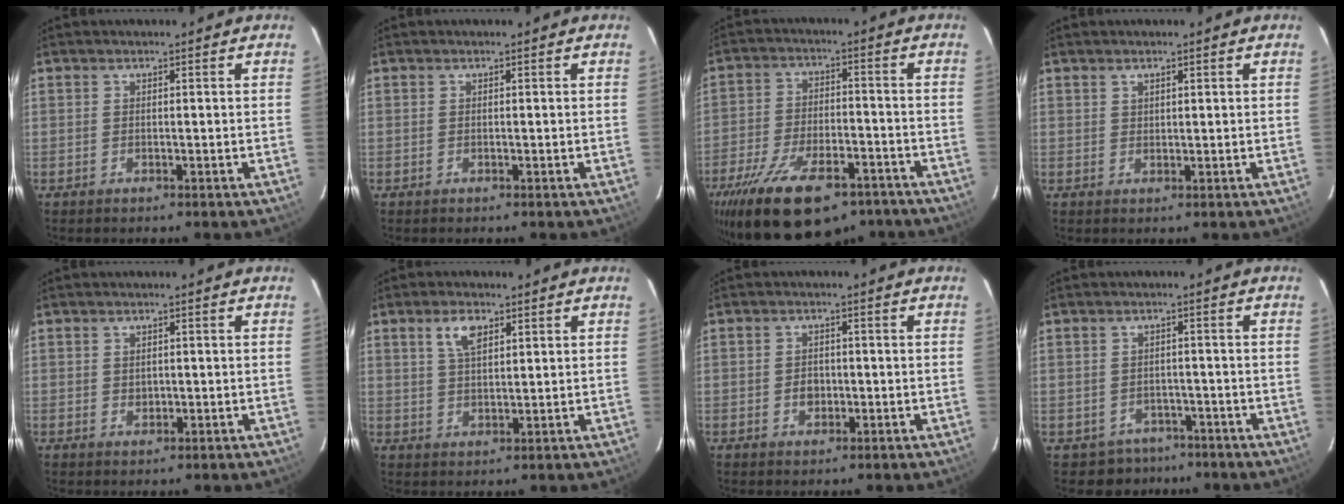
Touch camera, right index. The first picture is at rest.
{"total": 0.0}
{"total": 21.9, "force": [-15.1, 9.3, 12.9], "torque": [-0.255, -0.031, -0.230]}
{"total": 1.2, "force": [0.9, 0.7, 0.5], "torque": [-0.005, 0.003, 0.016]}
{"total": 1.4, "force": [0.1, 1.3, 0.6], "torque": [-0.006, 0.000, 0.004]}
{"total": 4.8, "force": [2.5, 2.1, 3.4], "torque": [-0.063, 0.008, 0.048]}
{"total": 2.7, "force": [-0.6, 2.2, 1.4], "torque": [-0.024, 0.004, -0.008]}
{"total": 4.9, "force": [-3.4, 3.5, 0.0], "torque": [-0.008, 0.024, -0.045]}